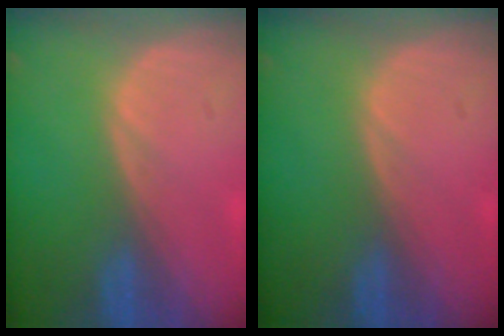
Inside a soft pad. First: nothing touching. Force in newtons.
{"total": 0.0}